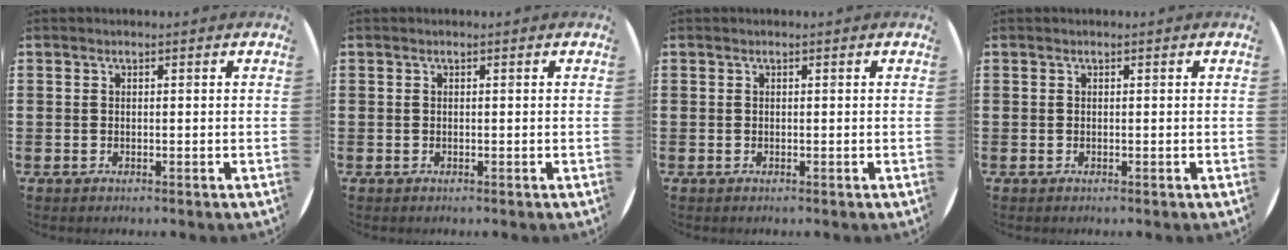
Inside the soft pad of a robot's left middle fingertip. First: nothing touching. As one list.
[{"total": 0.0}, {"total": 0.0}, {"total": 0.0}]